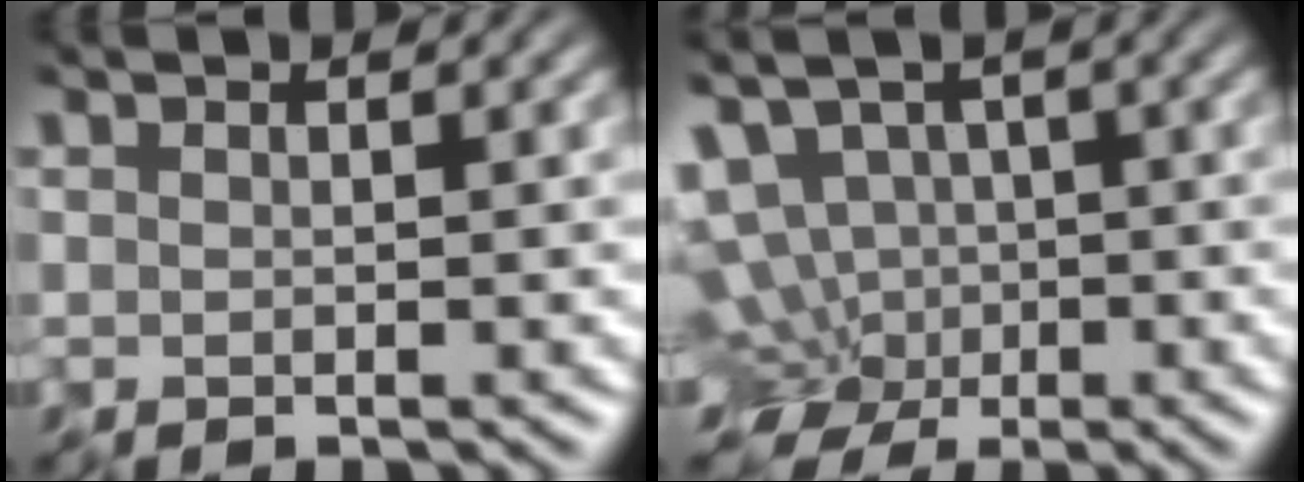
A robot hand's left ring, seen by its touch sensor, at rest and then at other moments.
{"total": 7.3, "force": [-0.4, 5.5, 4.7], "torque": [-0.077, 0.004, -0.021]}